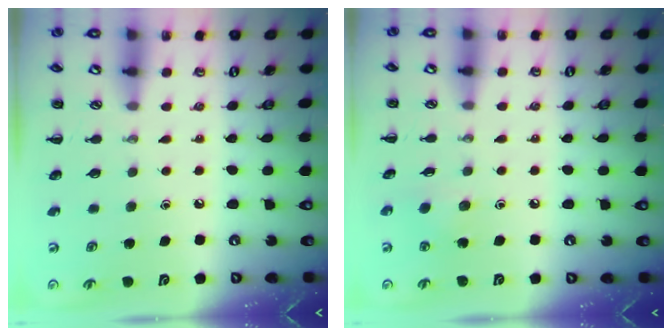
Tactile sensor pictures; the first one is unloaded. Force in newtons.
{"total": 2.6, "press": 2.5, "slide": 0.9}